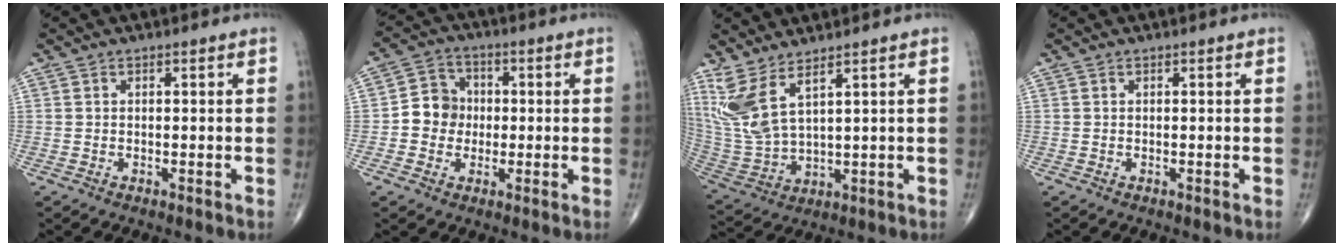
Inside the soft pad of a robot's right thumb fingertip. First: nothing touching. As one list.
[{"total": 7.1, "force": [-0.6, 6.5, 2.9], "torque": [-0.018, 0.019, -0.023]}, {"total": 9.5, "force": [5.6, 2.7, 7.2], "torque": [-0.175, -0.033, 0.137]}, {"total": 0.0}]